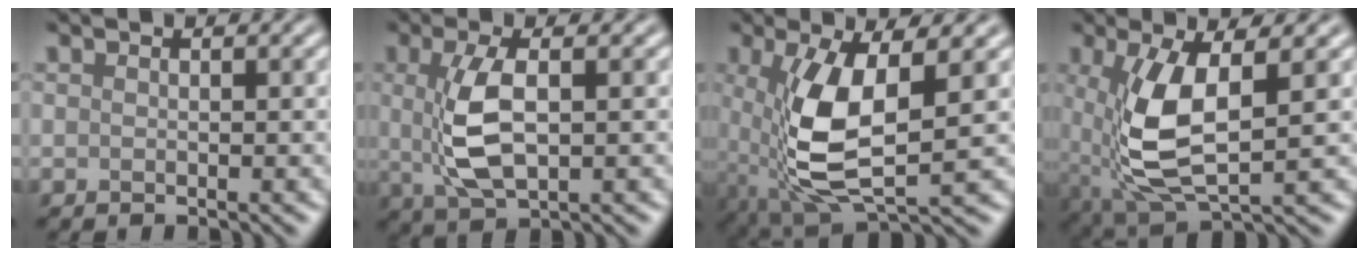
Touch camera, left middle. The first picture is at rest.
{"total": 4.6, "force": [0.2, 1.7, 4.3], "torque": [-0.098, -0.003, 0.010]}
{"total": 8.1, "force": [0.3, 3.2, 7.4], "torque": [-0.167, -0.012, 0.012]}
{"total": 7.2, "force": [0.3, 2.8, 6.6], "torque": [-0.154, -0.010, 0.014]}